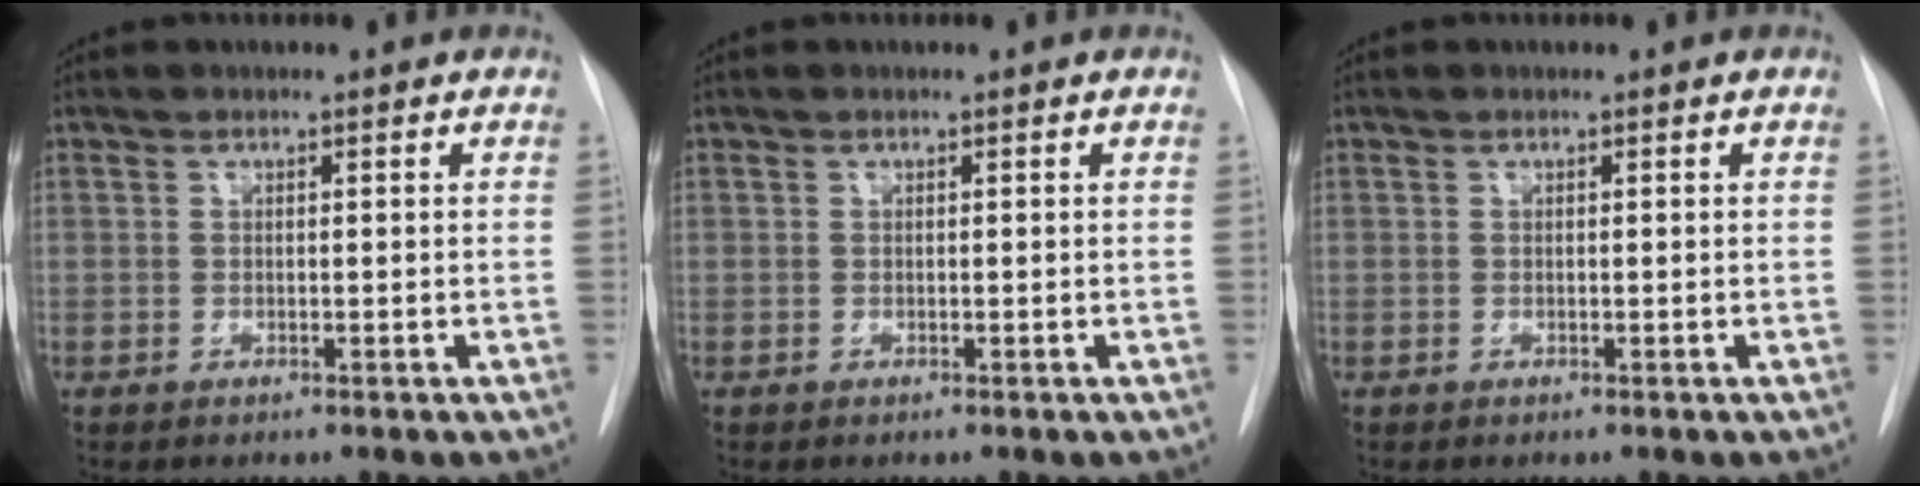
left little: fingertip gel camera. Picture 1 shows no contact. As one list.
[{"total": 0.0}, {"total": 0.0}]